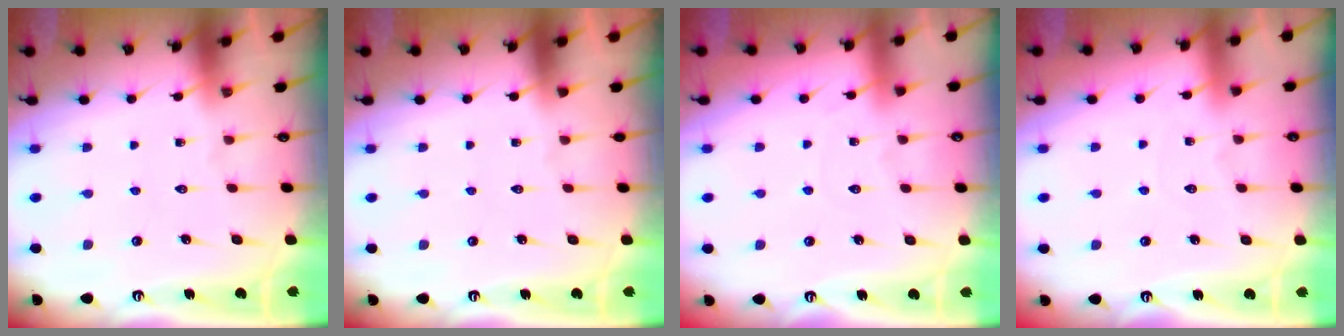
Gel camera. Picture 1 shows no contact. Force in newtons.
{"total": 0.0}
{"total": 2.8, "press": 2.8, "slide": 0.4}
{"total": 2.7, "press": 2.7, "slide": 0.3}